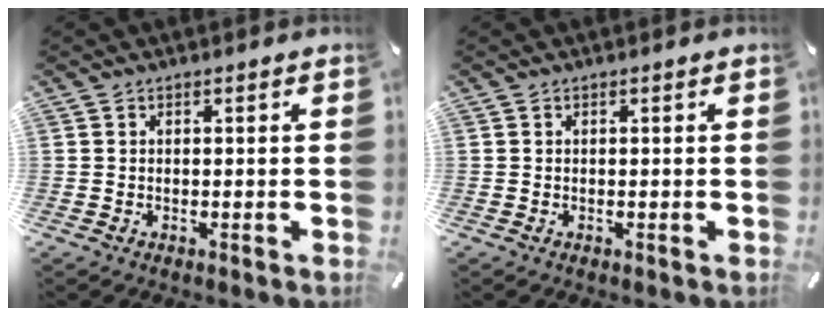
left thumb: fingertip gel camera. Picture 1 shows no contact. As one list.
[{"total": 0.0}]